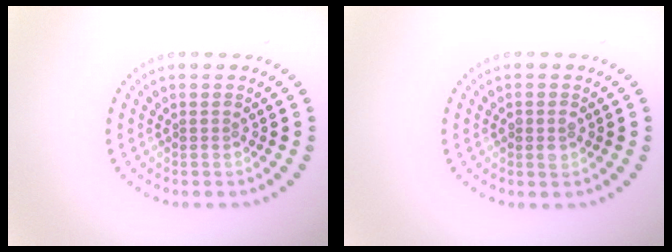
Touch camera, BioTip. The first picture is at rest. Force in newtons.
{"total": 1.1, "press": 1.1, "slide": 0.1}